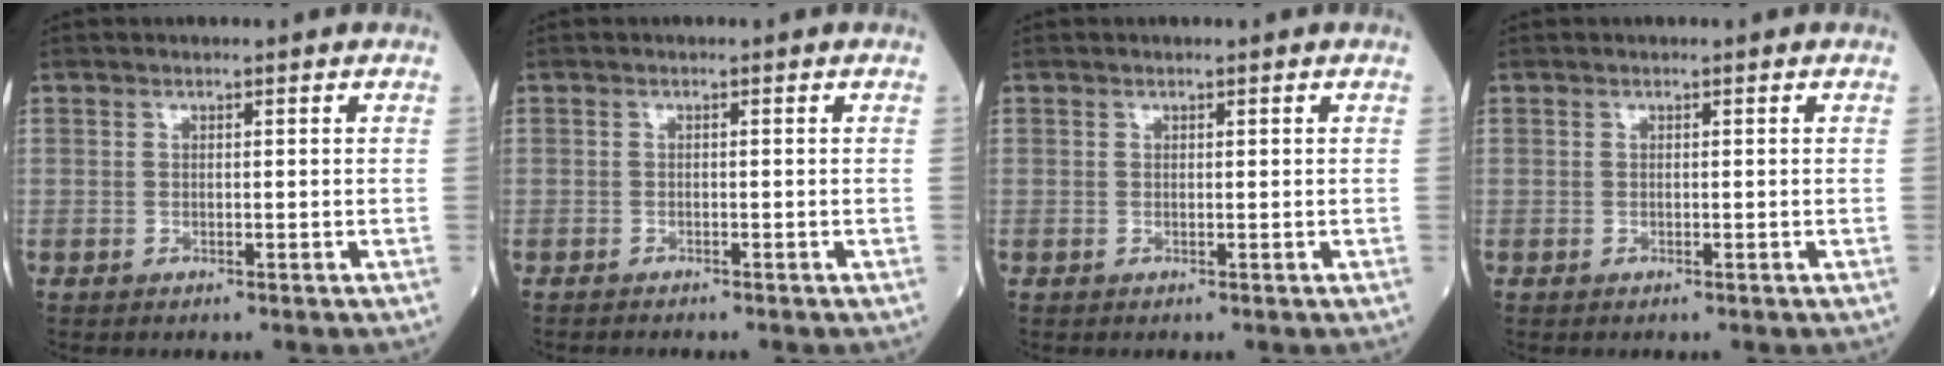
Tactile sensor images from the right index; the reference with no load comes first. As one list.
[{"total": 1.1, "force": [-1.1, 0.0, 0.3], "torque": [-0.007, 0.000, -0.015]}, {"total": 0.0}, {"total": 0.0}]